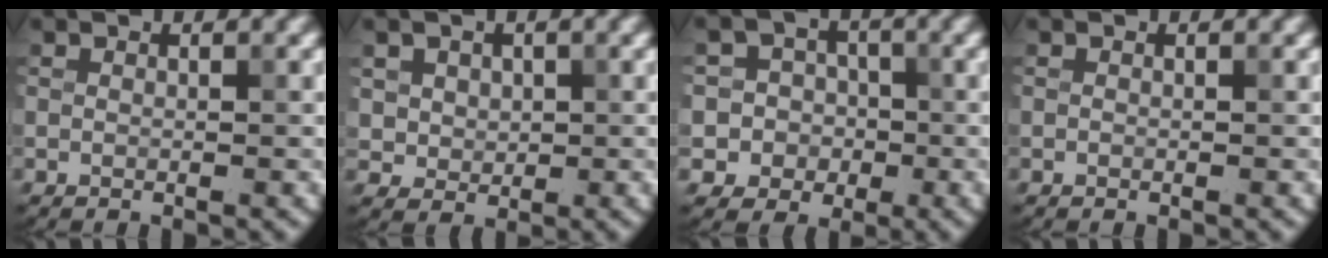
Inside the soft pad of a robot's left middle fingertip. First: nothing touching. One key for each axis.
{"total": 3.3, "fx": 1.1, "fy": 2.8, "fz": 1.3, "tx": -0.034, "ty": 0.001, "tz": 0.027}
{"total": 5.9, "fx": -0.9, "fy": 5.8, "fz": 1.0, "tx": -0.009, "ty": 0.028, "tz": -0.048}
{"total": 0.0}